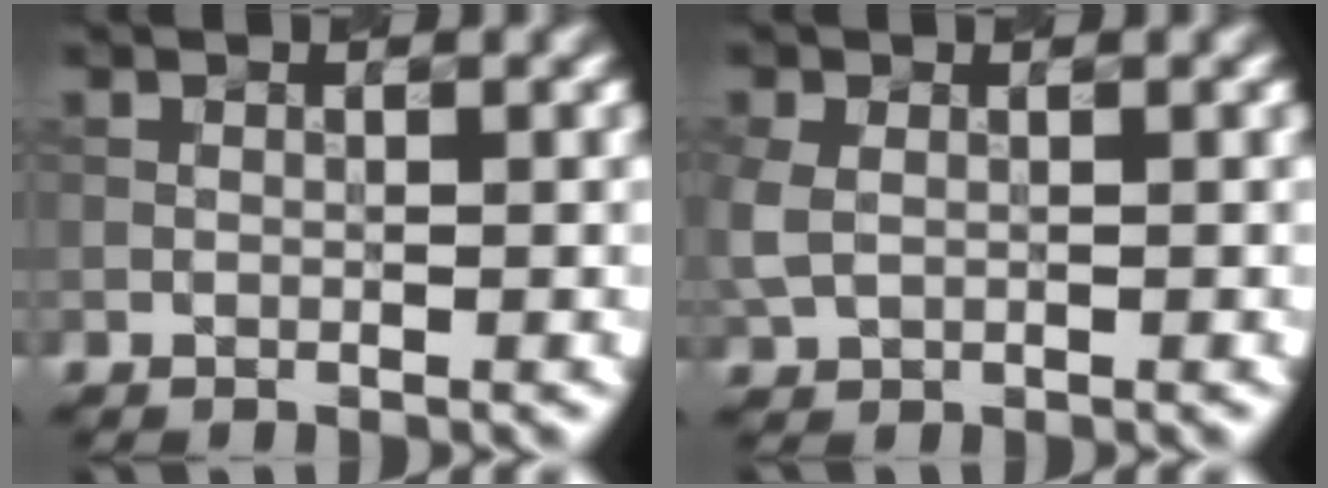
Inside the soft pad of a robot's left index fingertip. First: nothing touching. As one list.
[{"total": 2.2, "force": [0.1, 1.7, 1.4], "torque": [-0.043, -0.002, 0.004]}]